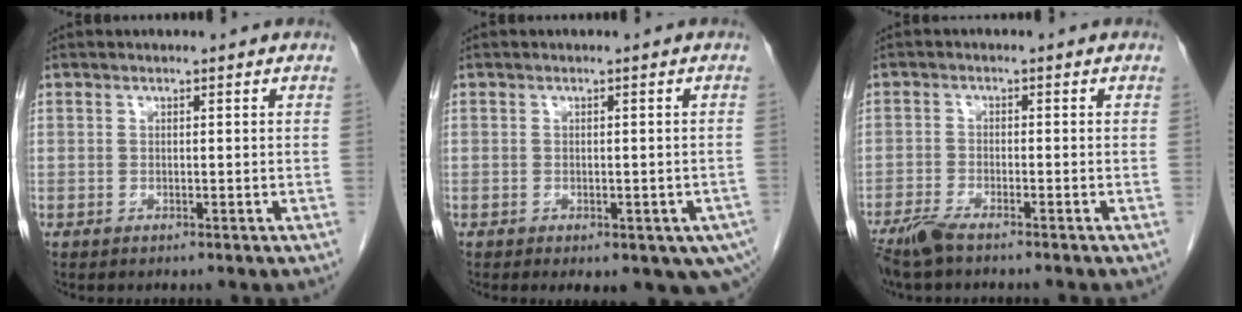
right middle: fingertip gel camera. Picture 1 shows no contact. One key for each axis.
{"total": 10.9, "fx": -6.1, "fy": 5.2, "fz": 7.4, "tx": -0.077, "ty": -0.014, "tz": -0.069}
{"total": 4.8, "fx": -3.9, "fy": 0.5, "fz": 2.8, "tx": -0.056, "ty": -0.012, "tz": -0.074}